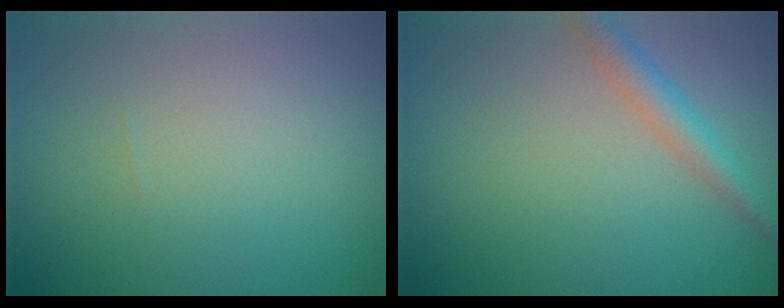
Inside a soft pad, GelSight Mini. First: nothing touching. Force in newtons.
{"total": 2.8, "press": 2.8, "slide": 0.1}